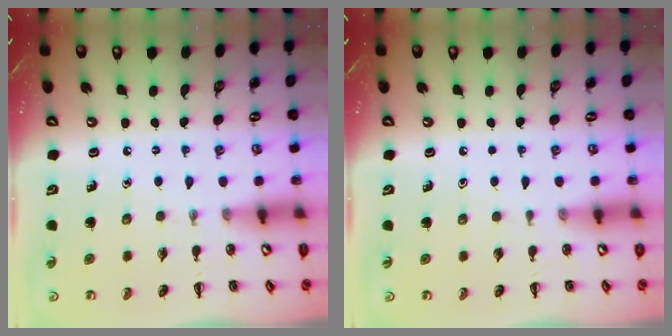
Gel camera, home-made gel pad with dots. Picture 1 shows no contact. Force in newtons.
{"total": 0.0}